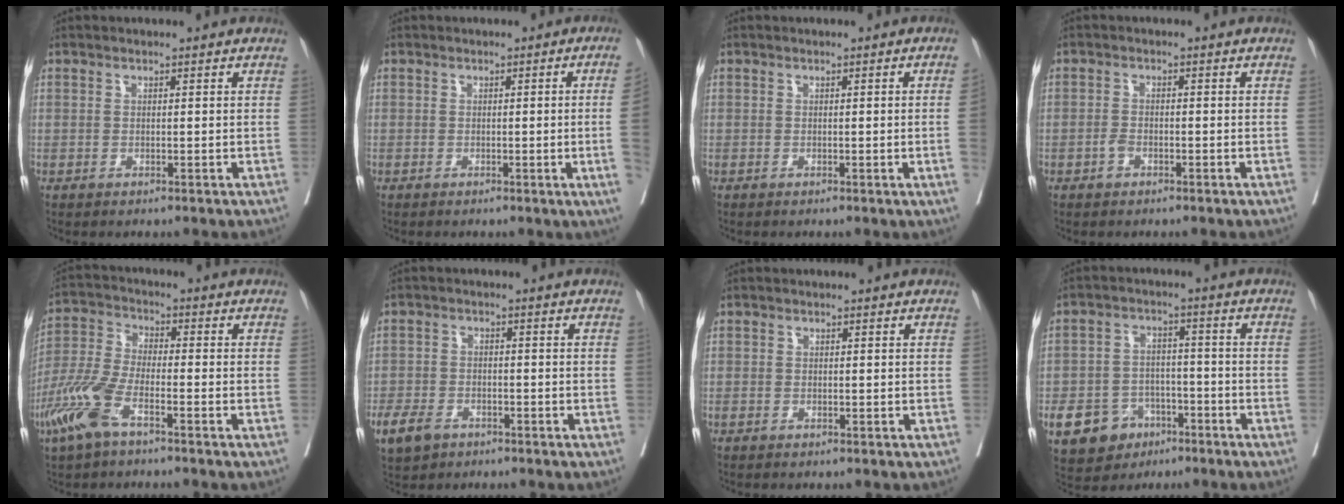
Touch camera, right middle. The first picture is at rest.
{"total": 5.9, "force": [-0.6, -2.1, 5.4], "torque": [-0.071, -0.015, -0.004]}
{"total": 2.5, "force": [-0.2, -0.9, 2.4], "torque": [-0.040, -0.005, 0.003]}
{"total": 1.5, "force": [-0.9, 0.8, 0.9], "torque": [-0.017, 0.003, -0.017]}
{"total": 8.7, "force": [-5.0, 2.5, 6.6], "torque": [-0.162, -0.011, -0.107]}
{"total": 7.0, "force": [-4.4, 4.5, 3.0], "torque": [-0.067, -0.004, -0.076]}
{"total": 0.0}
{"total": 10.2, "force": [-5.4, 7.8, 3.7], "torque": [-0.078, 0.009, -0.082]}